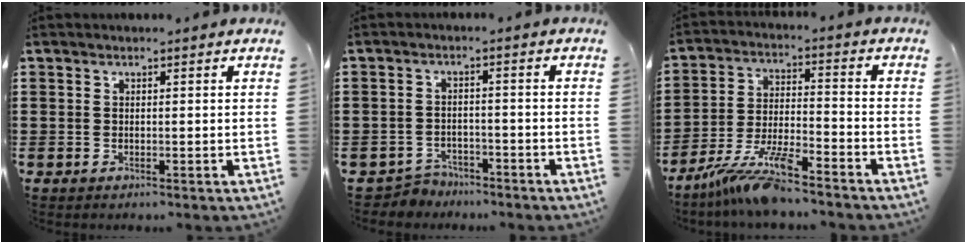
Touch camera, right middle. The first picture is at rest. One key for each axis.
{"total": 3.2, "fx": -3.1, "fy": 0.8, "fz": -0.2, "tx": -0.008, "ty": -0.001, "tz": -0.067}
{"total": 9.0, "fx": -7.8, "fy": 0.9, "fz": 4.5, "tx": -0.095, "ty": 0.001, "tz": -0.152}